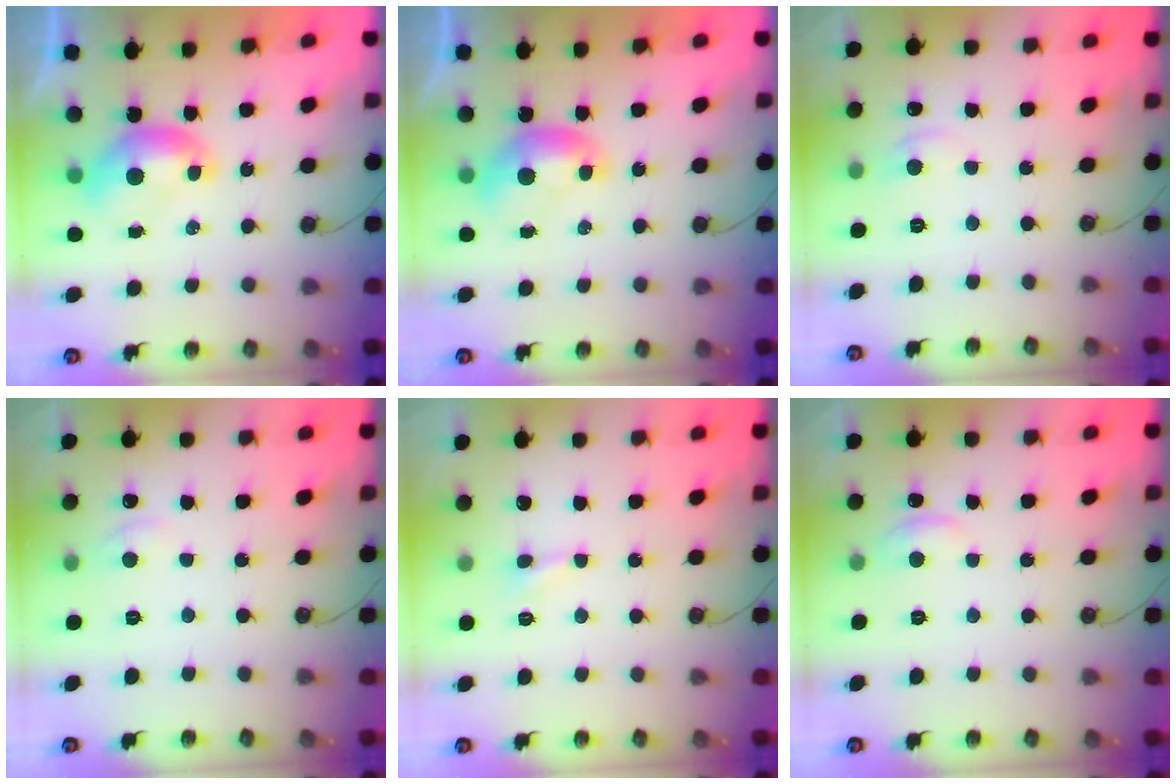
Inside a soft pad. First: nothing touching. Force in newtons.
{"total": 0.0}
{"total": 1.6, "press": 1.4, "slide": 0.7}
{"total": 2.2, "press": 2.2, "slide": 0.5}
{"total": 1.3, "press": 1.2, "slide": 0.5}
{"total": 0.9, "press": 0.2, "slide": 0.9}